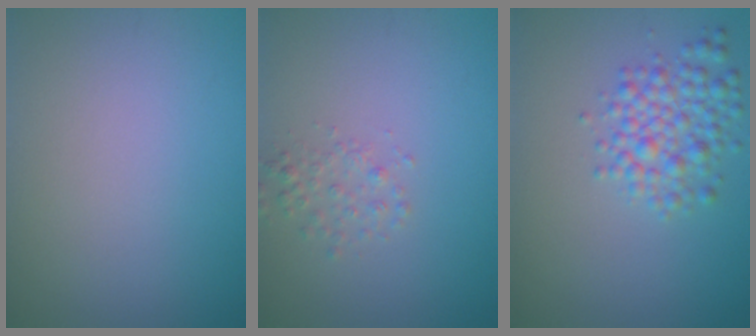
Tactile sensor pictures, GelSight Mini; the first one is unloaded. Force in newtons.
{"total": 1.4, "press": 1.4, "slide": 0.1}
{"total": 3.7, "press": 3.6, "slide": 0.1}